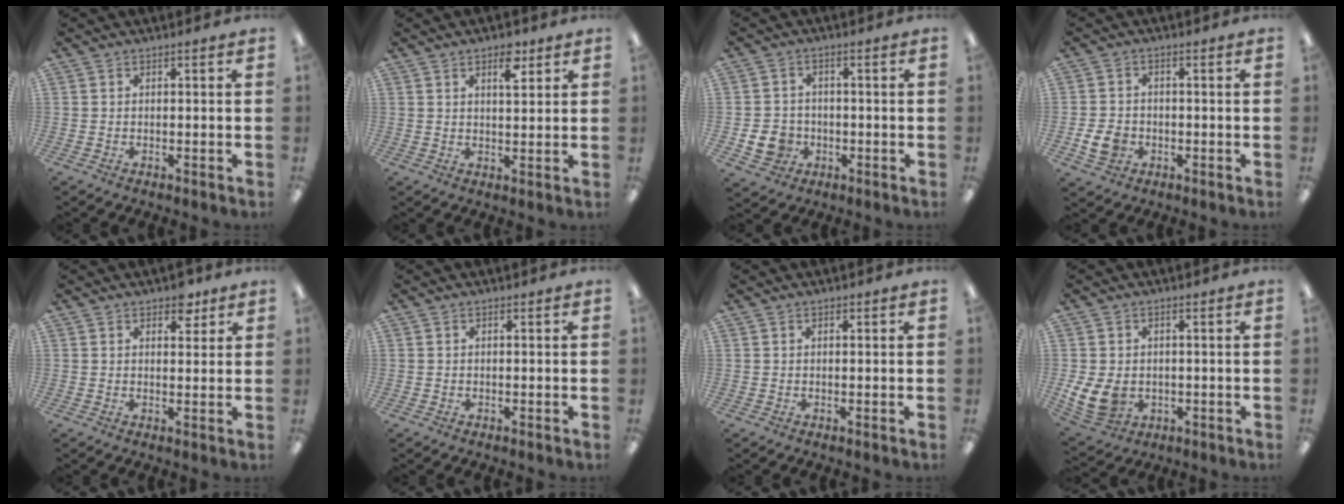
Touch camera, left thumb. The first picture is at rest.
{"total": 5.6, "force": [3.4, 2.3, 3.8], "torque": [-0.044, -0.012, 0.052]}
{"total": 6.6, "force": [-2.0, 5.8, 2.5], "torque": [-0.055, 0.012, -0.034]}
{"total": 5.2, "force": [-1.6, 4.2, 2.6], "torque": [-0.045, 0.004, -0.029]}
{"total": 4.5, "force": [3.2, 2.4, 2.1], "torque": [-0.015, -0.008, 0.052]}
{"total": 0.0}
{"total": 0.5, "force": [0.4, 0.3, 0.2], "torque": [-0.004, 0.004, 0.006]}
{"total": 8.0, "force": [-0.9, 6.4, 4.8], "torque": [-0.106, 0.006, -0.011]}